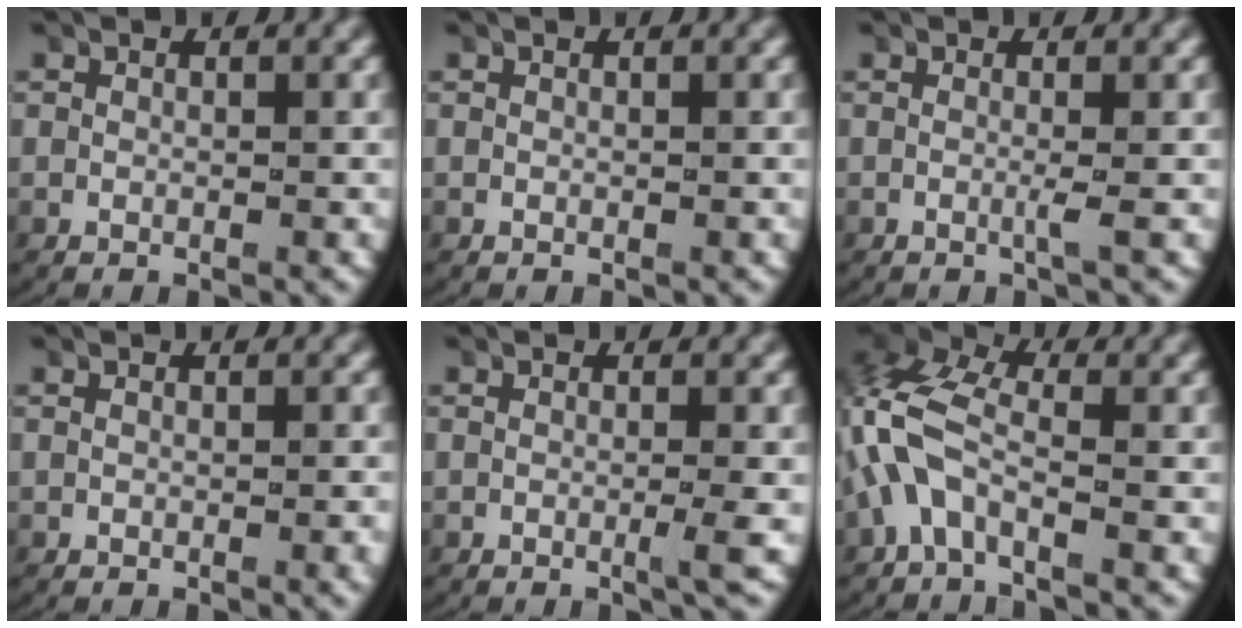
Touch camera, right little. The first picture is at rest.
{"total": 0.0}
{"total": 1.1, "force": [-0.1, -0.6, 0.8], "torque": [-0.018, -0.001, -0.004]}
{"total": 0.6, "force": [-0.2, -0.4, 0.4], "torque": [-0.004, 0.001, -0.003]}
{"total": 1.6, "force": [-0.3, -0.5, 1.5], "torque": [-0.021, 0.001, -0.009]}
{"total": 5.3, "force": [0.5, 3.4, 4.0], "torque": [-0.117, -0.003, 0.004]}